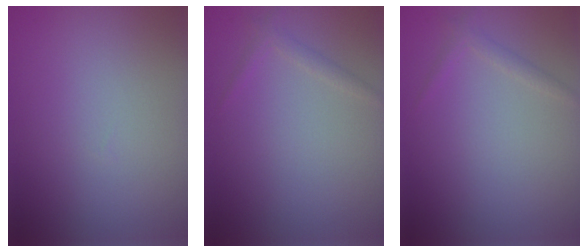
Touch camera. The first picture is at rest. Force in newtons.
{"total": 1.1, "press": 1.1, "slide": 0.1}
{"total": 1.1, "press": 1.1, "slide": 0.1}